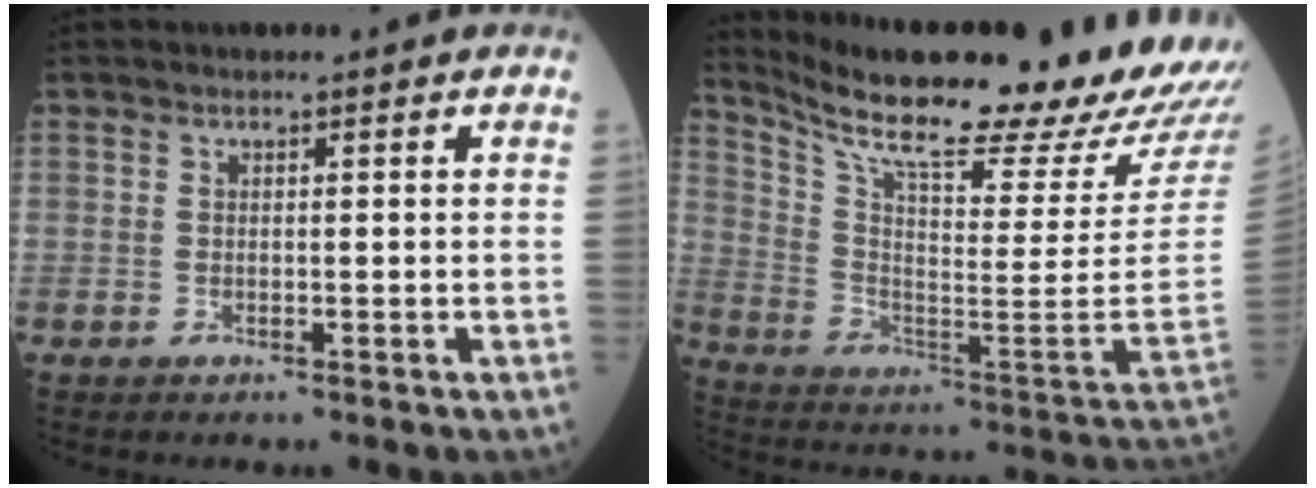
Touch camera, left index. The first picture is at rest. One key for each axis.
{"total": 31.3, "fx": 27.1, "fy": 2.1, "fz": 15.5, "tx": -0.267, "ty": -0.096, "tz": 0.377}